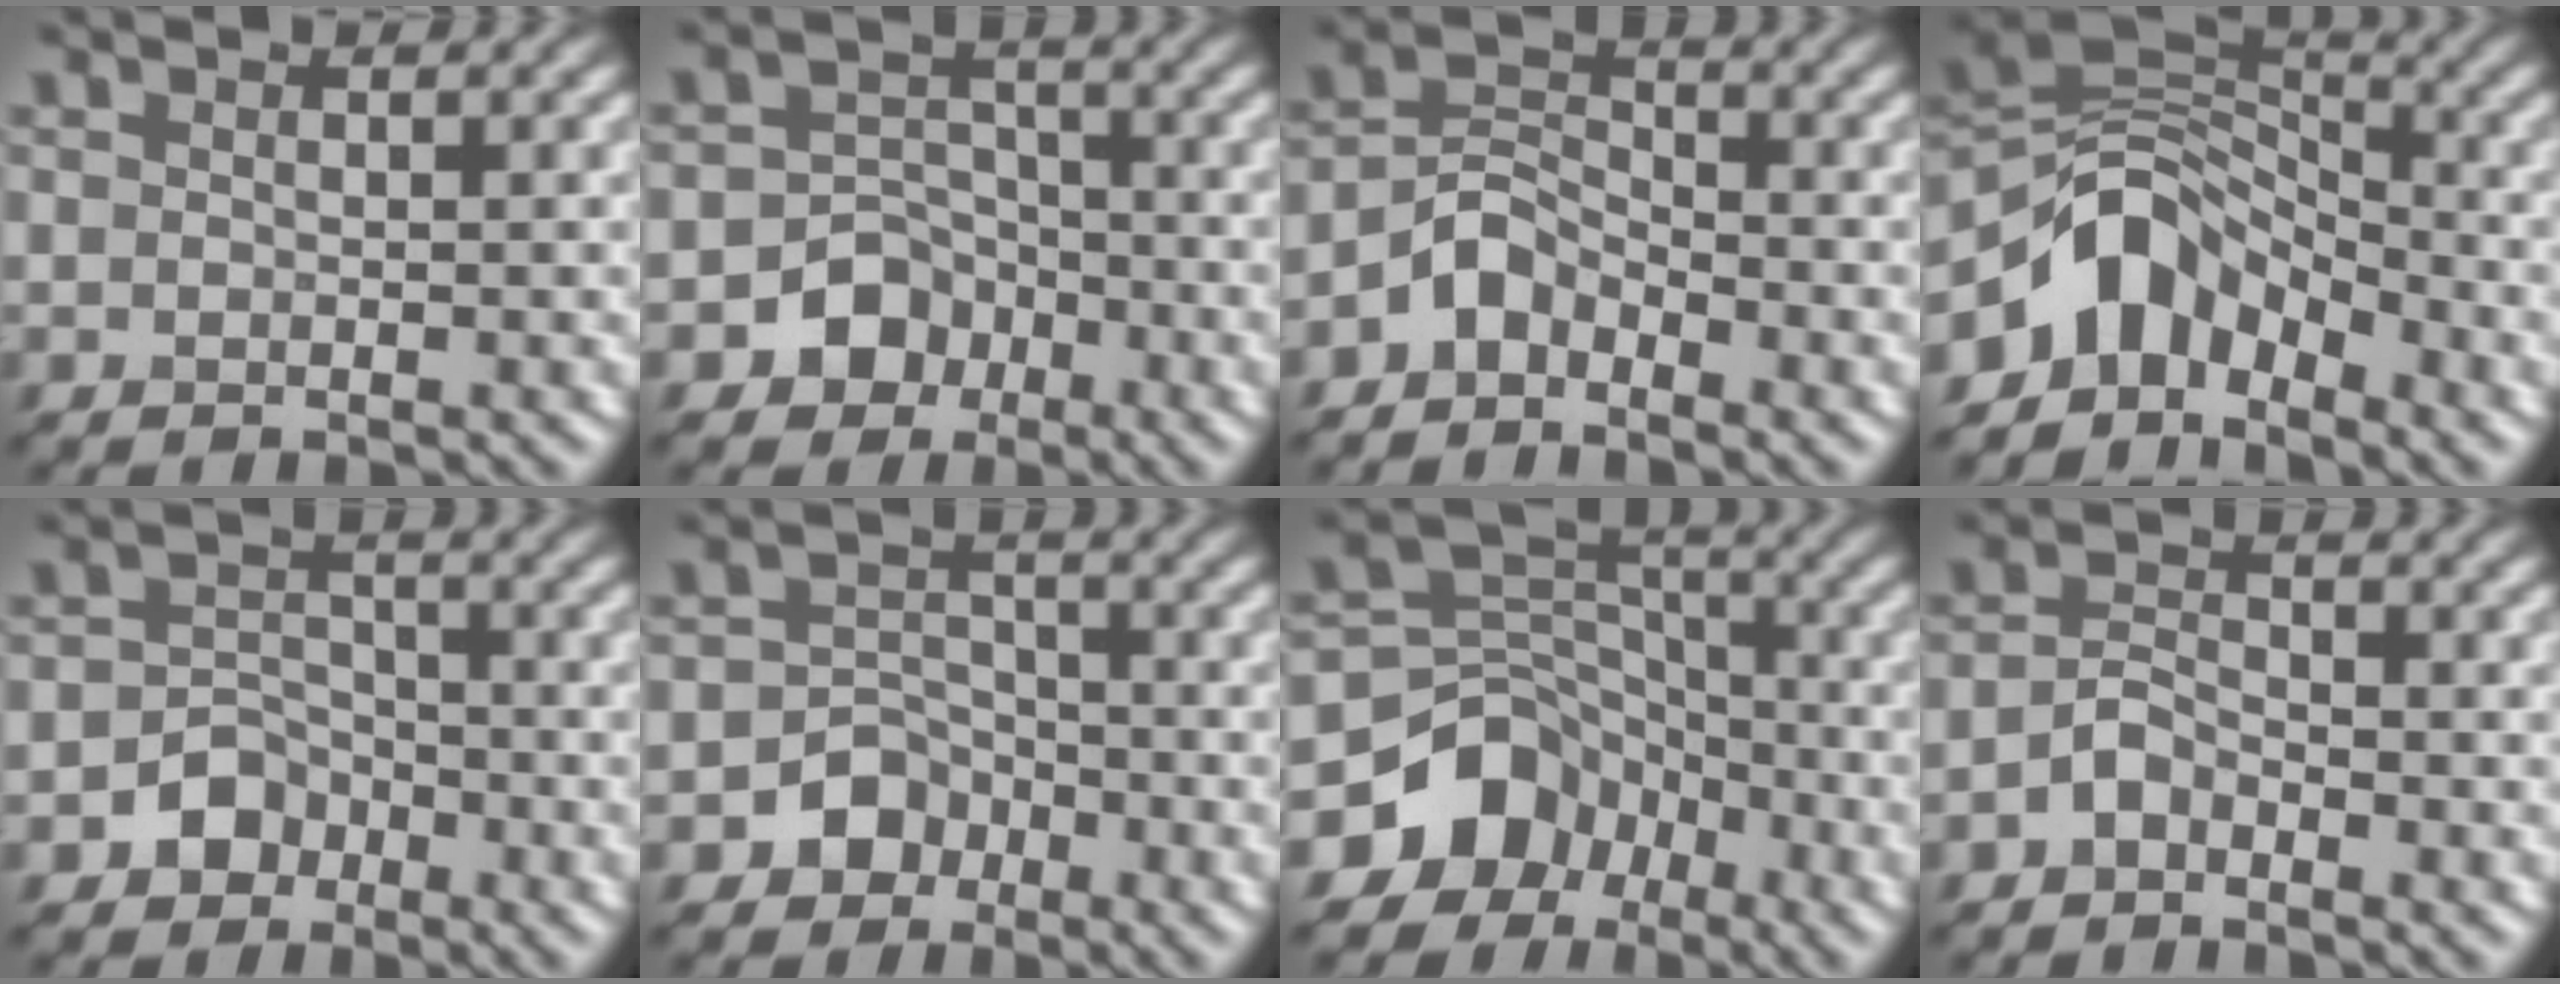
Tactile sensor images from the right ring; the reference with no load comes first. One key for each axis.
{"total": 4.5, "fx": -2.4, "fy": 3.7, "fz": 1.0, "tx": 0.019, "ty": 0.007, "tz": -0.054}
{"total": 3.2, "fx": -2.3, "fy": 1.8, "fz": 1.3, "tx": -0.022, "ty": 0.013, "tz": -0.055}
{"total": 6.2, "fx": -3.8, "fy": 3.8, "fz": 3.1, "tx": -0.034, "ty": 0.006, "tz": -0.083}
{"total": 2.8, "fx": -1.7, "fy": 2.2, "fz": 0.7, "tx": 0.003, "ty": 0.008, "tz": -0.031}
{"total": 3.2, "fx": -1.9, "fy": 2.5, "fz": 0.6, "tx": 0.020, "ty": 0.012, "tz": -0.039}
{"total": 7.6, "fx": -4.4, "fy": 5.8, "fz": 2.0, "tx": -0.023, "ty": 0.017, "tz": -0.090}
{"total": 1.9, "fx": -1.3, "fy": 1.0, "fz": 1.0, "tx": -0.019, "ty": 0.008, "tz": -0.030}